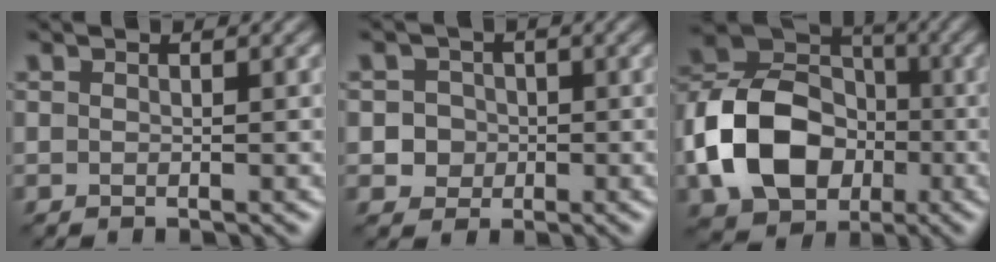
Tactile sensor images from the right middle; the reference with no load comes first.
{"total": 2.8, "force": [-0.4, 2.6, 0.7], "torque": [0.007, 0.009, -0.016]}
{"total": 11.3, "force": [-2.9, 8.5, 6.9], "torque": [-0.134, 0.008, -0.062]}